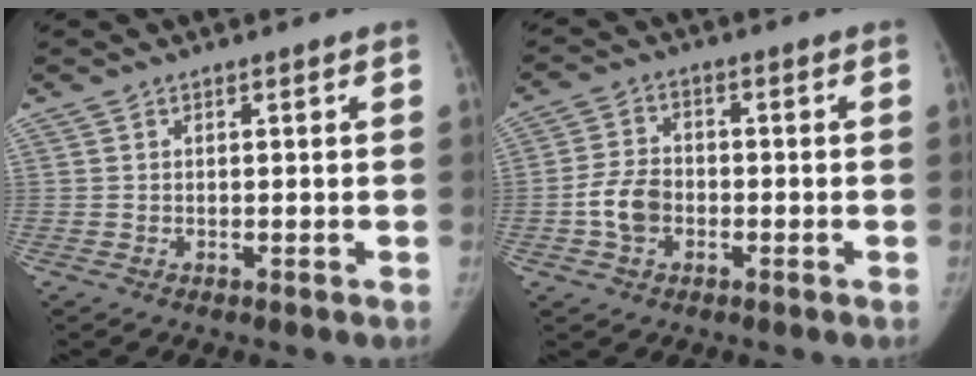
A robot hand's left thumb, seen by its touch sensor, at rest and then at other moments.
{"total": 6.3, "force": [-1.8, 4.6, 3.8], "torque": [-0.060, 0.012, -0.040]}